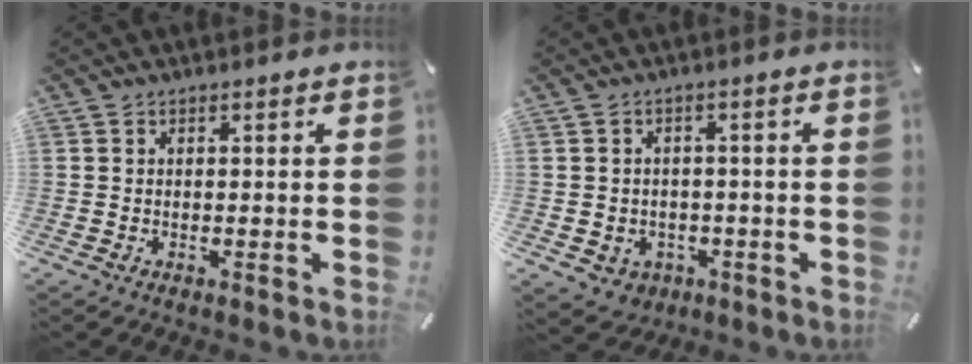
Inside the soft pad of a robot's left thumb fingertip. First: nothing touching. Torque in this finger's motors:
{"motor_torque": [-0.13, -0.28, 0.25, 0.03, -0.07]}